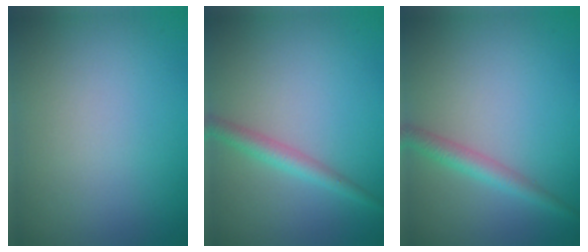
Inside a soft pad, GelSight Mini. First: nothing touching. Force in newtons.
{"total": 2.1, "press": 2.1, "slide": 0.1}
{"total": 2.2, "press": 2.2, "slide": 0.1}